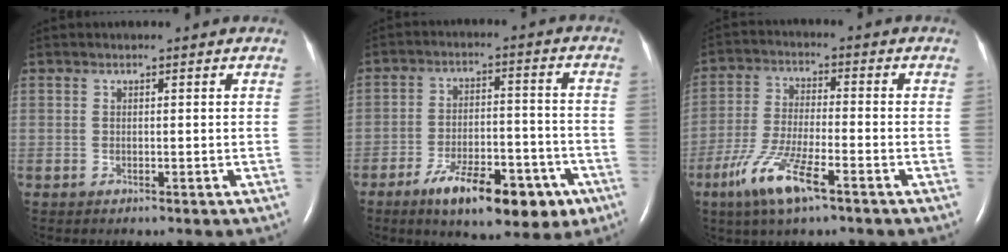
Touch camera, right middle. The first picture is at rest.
{"total": 13.7, "force": [-7.9, 5.0, 10.0], "torque": [-0.147, 0.005, -0.113]}
{"total": 9.8, "force": [-5.6, 1.6, 7.9], "torque": [-0.167, -0.017, -0.103]}